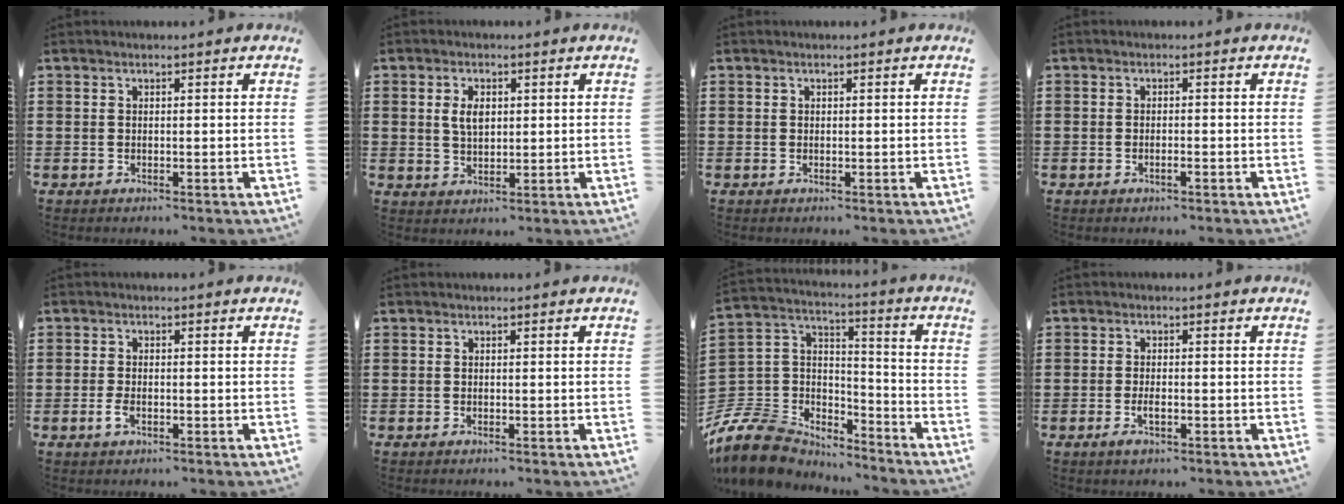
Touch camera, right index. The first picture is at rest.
{"total": 3.6, "force": [0.8, 2.1, 2.8], "torque": [-0.051, 0.007, 0.012]}
{"total": 0.0}
{"total": 1.0, "force": [-0.6, 0.2, 0.8], "torque": [-0.017, -0.005, -0.010]}
{"total": 1.9, "force": [-0.7, 0.9, 1.6], "torque": [-0.045, -0.004, -0.018]}
{"total": 0.0}
{"total": 11.0, "force": [-9.0, 5.8, 2.8], "torque": [-0.103, 0.012, -0.181]}
{"total": 2.3, "force": [-0.9, 0.6, 2.0], "torque": [-0.042, -0.004, -0.018]}